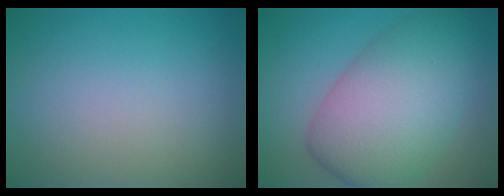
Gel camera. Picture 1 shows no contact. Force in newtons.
{"total": 9.8, "press": 9.8, "slide": 0.2}